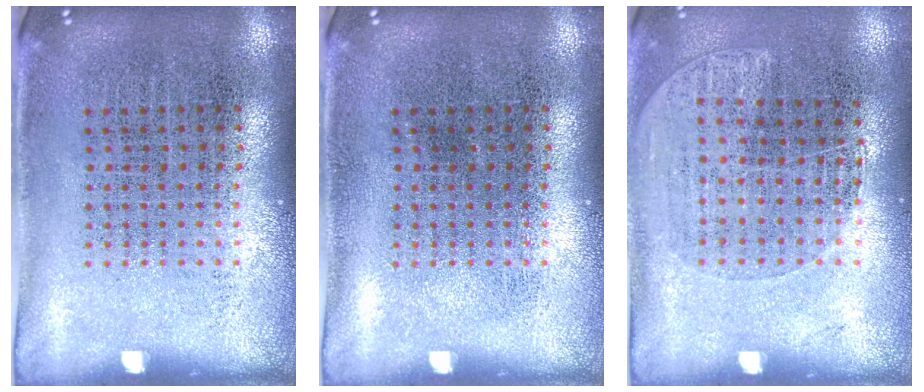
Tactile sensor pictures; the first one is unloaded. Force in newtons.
{"total": 0.0}
{"total": 1.1, "press": 0.9, "slide": 0.5}